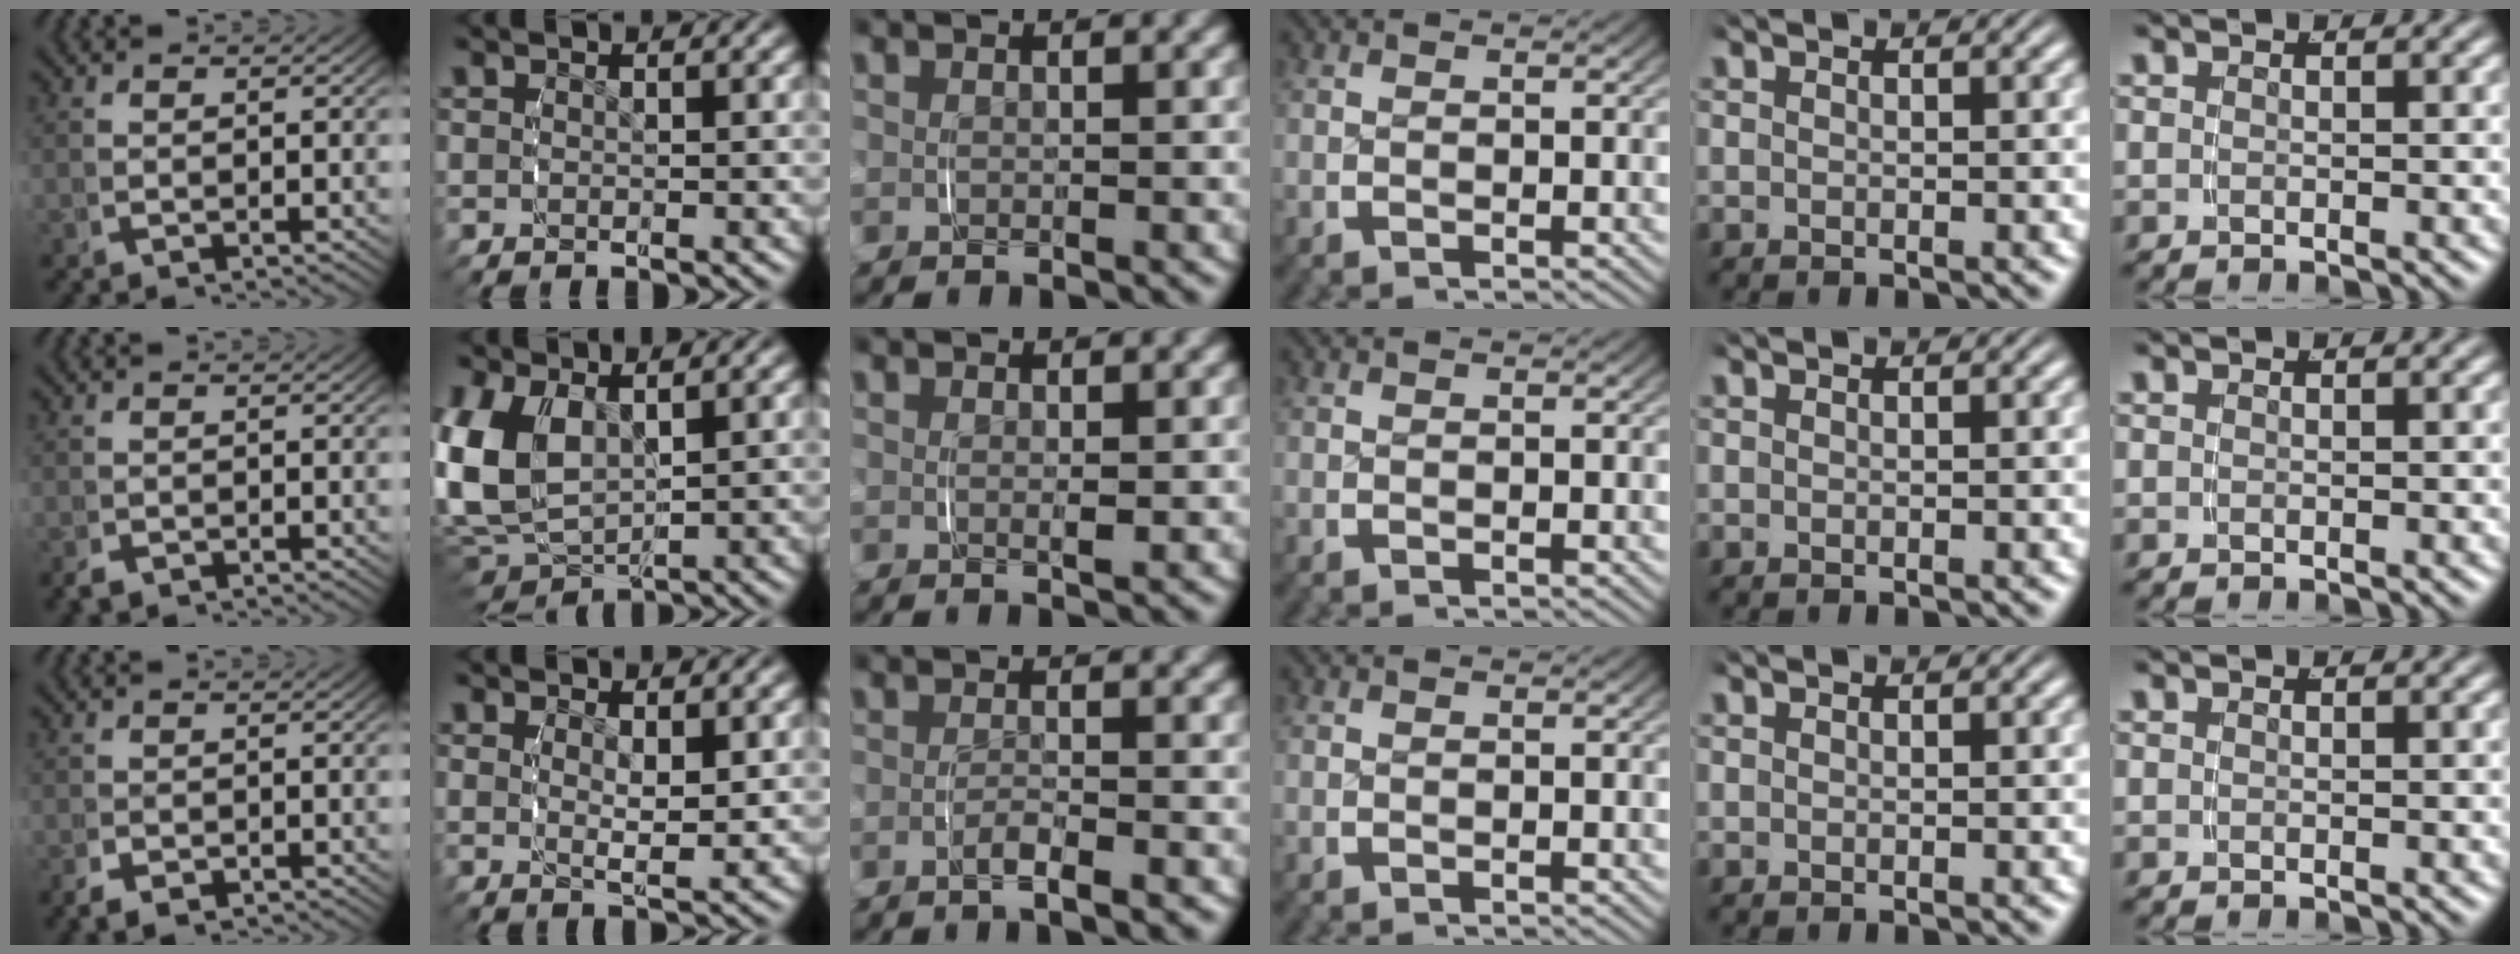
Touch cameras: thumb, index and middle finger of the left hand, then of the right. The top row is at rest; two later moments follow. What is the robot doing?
{"motion": "grasp_and_lifting", "object": "toothpaste"}